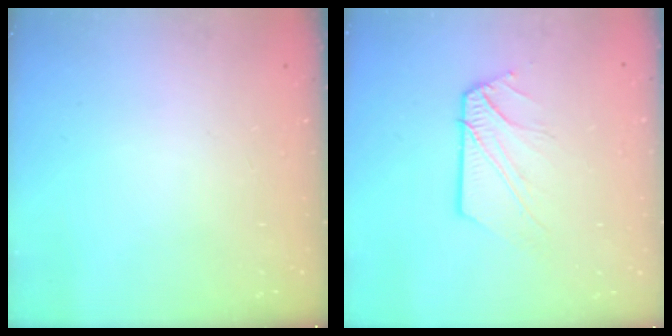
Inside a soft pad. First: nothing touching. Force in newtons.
{"total": 8.2, "press": 8.1, "slide": 1.0}